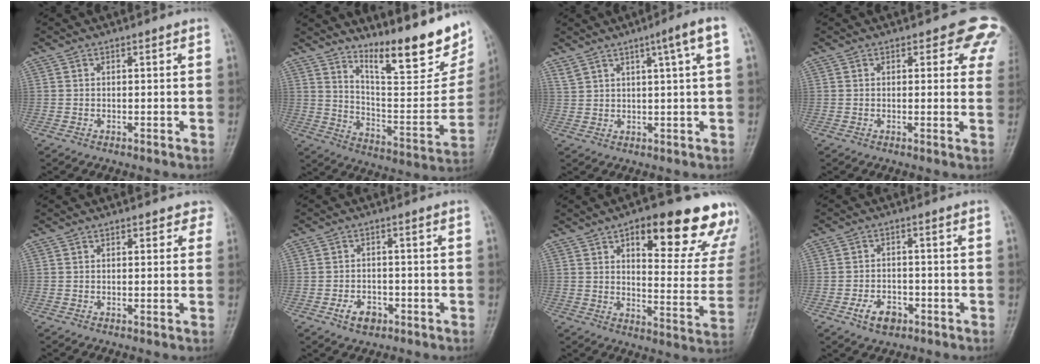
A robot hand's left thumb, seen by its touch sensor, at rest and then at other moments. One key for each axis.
{"total": 21.6, "fx": 14.8, "fy": 5.5, "fz": 14.6, "tx": -0.175, "ty": -0.092, "tz": 0.232}
{"total": 6.6, "fx": 3.3, "fy": 0.0, "fz": 5.7, "tx": -0.094, "ty": -0.005, "tz": 0.059}
{"total": 6.7, "fx": 4.4, "fy": 3.6, "fz": 3.6, "tx": 0.004, "ty": -0.016, "tz": 0.031}
{"total": 2.2, "fx": 1.5, "fy": 1.4, "fz": 0.7, "tx": 0.021, "ty": -0.003, "tz": 0.007}
{"total": 4.1, "fx": -2.2, "fy": 2.7, "fz": 2.2, "tx": -0.027, "ty": 0.015, "tz": -0.034}
{"total": 24.0, "fx": 14.1, "fy": 8.6, "fz": 17.3, "tx": -0.172, "ty": -0.054, "tz": 0.180}
{"total": 5.1, "fx": -2.7, "fy": 3.3, "fz": 2.8, "tx": -0.038, "ty": 0.020, "tz": -0.044}